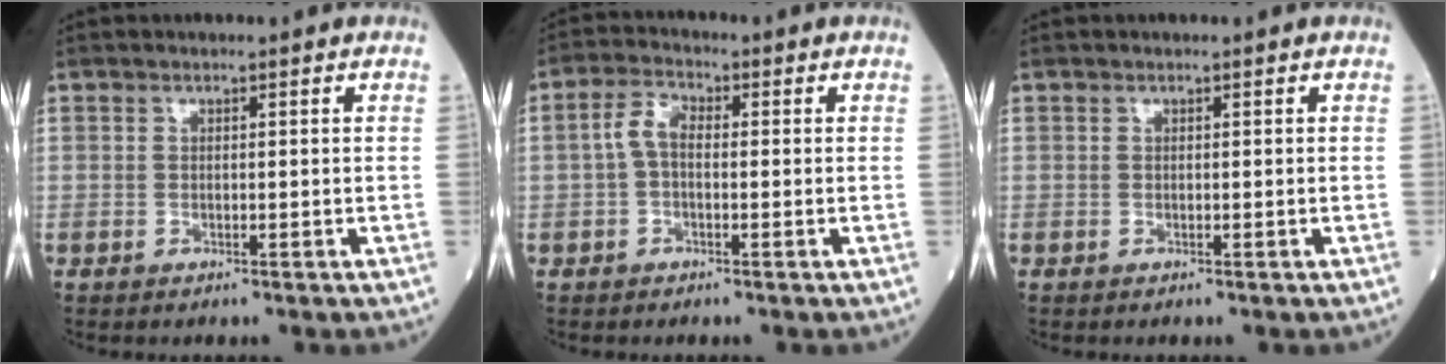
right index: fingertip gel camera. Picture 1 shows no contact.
{"total": 3.8, "force": [-0.2, 2.0, 3.3], "torque": [-0.068, 0.016, -0.007]}
{"total": 0.0}